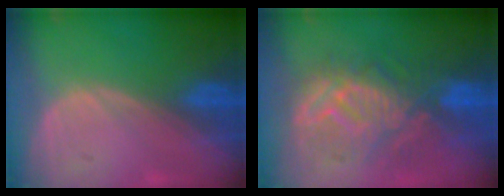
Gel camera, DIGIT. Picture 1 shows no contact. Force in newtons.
{"total": 10.2, "press": 10.0, "slide": 2.1}